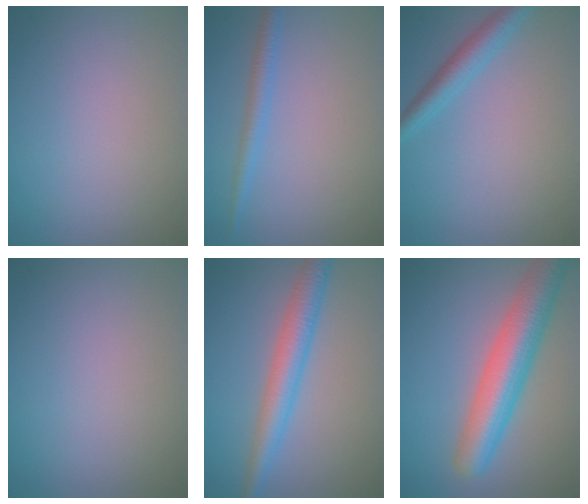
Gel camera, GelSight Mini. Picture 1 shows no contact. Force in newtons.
{"total": 1.8, "press": 1.8, "slide": 0.1}
{"total": 2.7, "press": 2.7, "slide": 0.0}
{"total": 0.0}
{"total": 4.3, "press": 4.3, "slide": 0.1}
{"total": 7.4, "press": 7.4, "slide": 0.4}